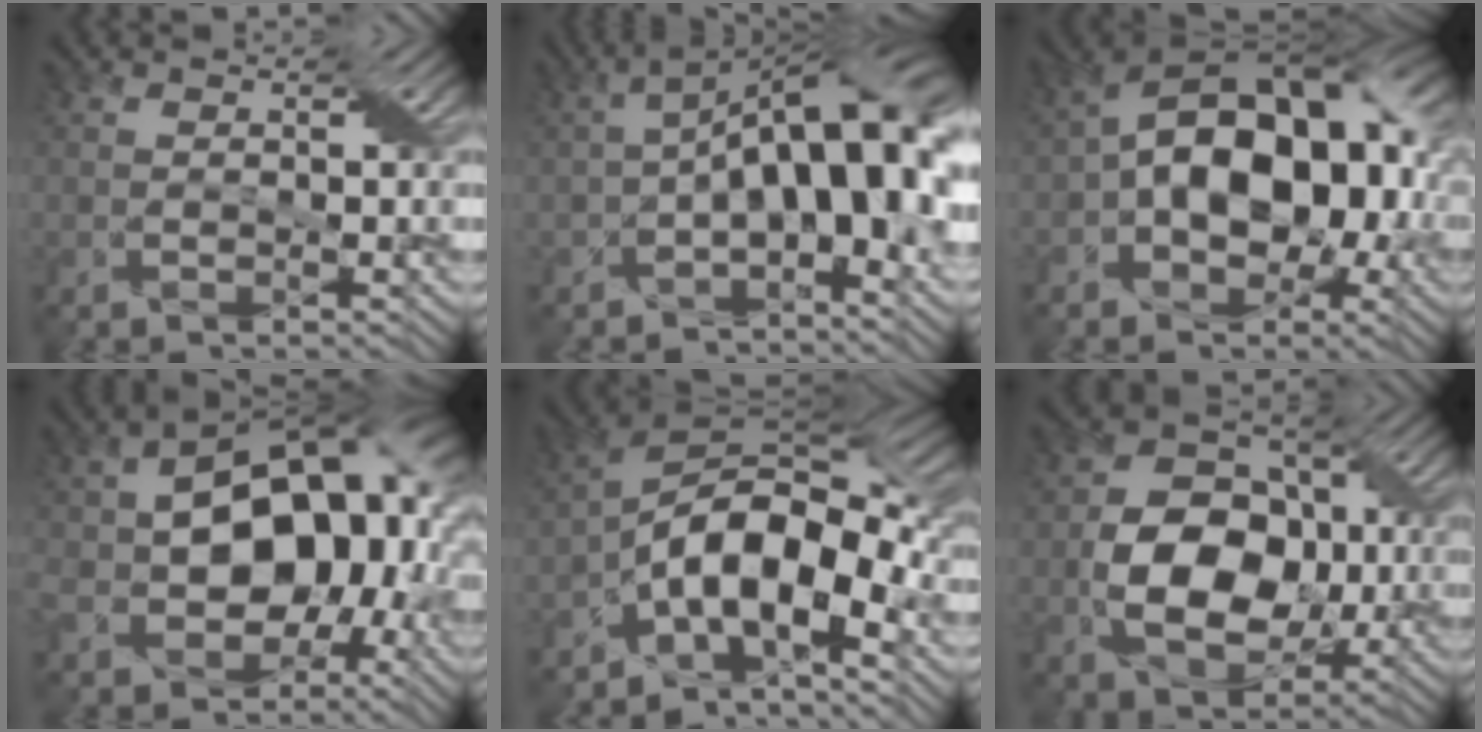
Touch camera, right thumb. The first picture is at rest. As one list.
[{"total": 13.6, "force": [-1.5, 6.5, 11.9], "torque": [-0.179, 0.005, -0.026]}, {"total": 16.8, "force": [-0.5, 10.4, 13.2], "torque": [-0.180, 0.017, -0.028]}, {"total": 16.9, "force": [-2.1, 12.2, 11.6], "torque": [-0.201, -0.031, -0.035]}, {"total": 14.1, "force": [-6.2, 6.5, 10.9], "torque": [-0.181, -0.007, -0.127]}, {"total": 11.1, "force": [-1.2, 8.0, 7.5], "torque": [-0.138, -0.001, -0.026]}]